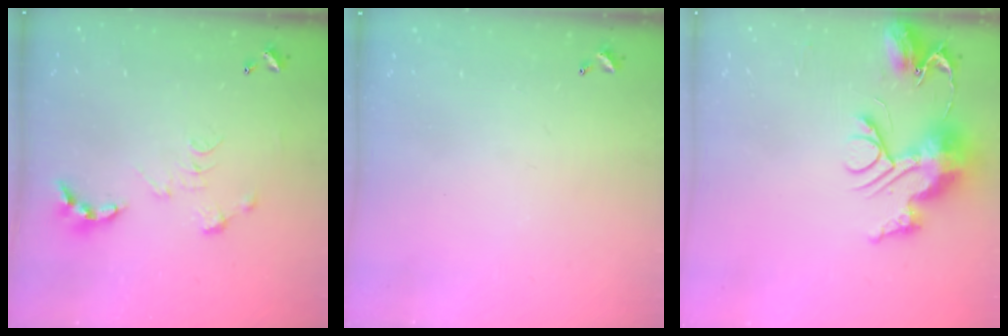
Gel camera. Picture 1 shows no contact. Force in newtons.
{"total": 0.0}
{"total": 12.5, "press": 12.4, "slide": 1.2}